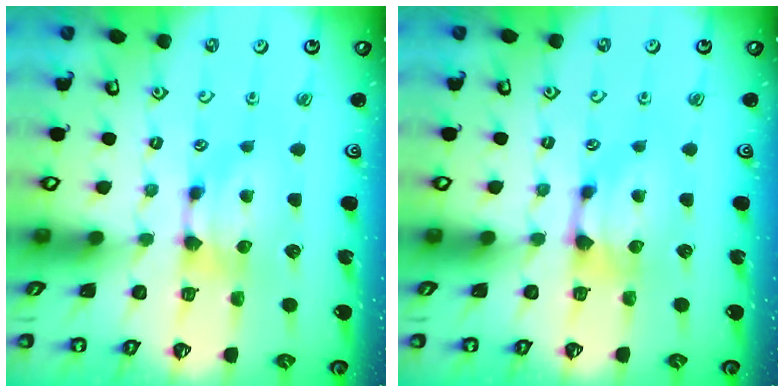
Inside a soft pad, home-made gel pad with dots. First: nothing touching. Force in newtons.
{"total": 0.7, "press": 0.1, "slide": 0.7}